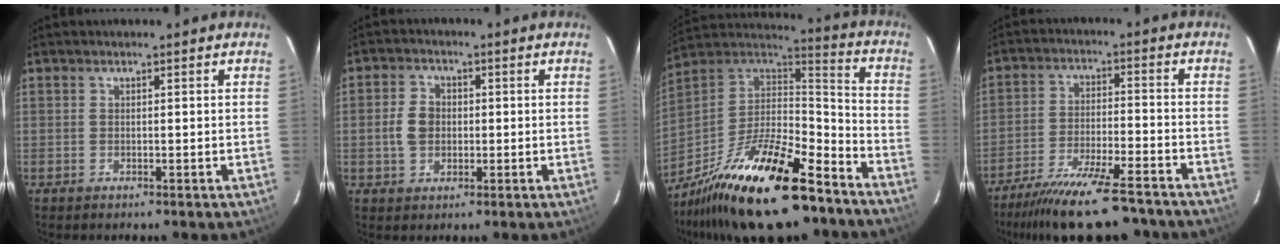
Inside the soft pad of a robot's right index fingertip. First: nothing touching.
{"total": 5.0, "force": [-0.4, 4.0, 3.0], "torque": [-0.064, 0.012, -0.004]}
{"total": 26.0, "force": [-17.5, 7.9, 17.6], "torque": [-0.333, -0.028, -0.286]}
{"total": 17.8, "force": [-15.3, 3.1, 8.5], "torque": [-0.172, -0.026, -0.236]}